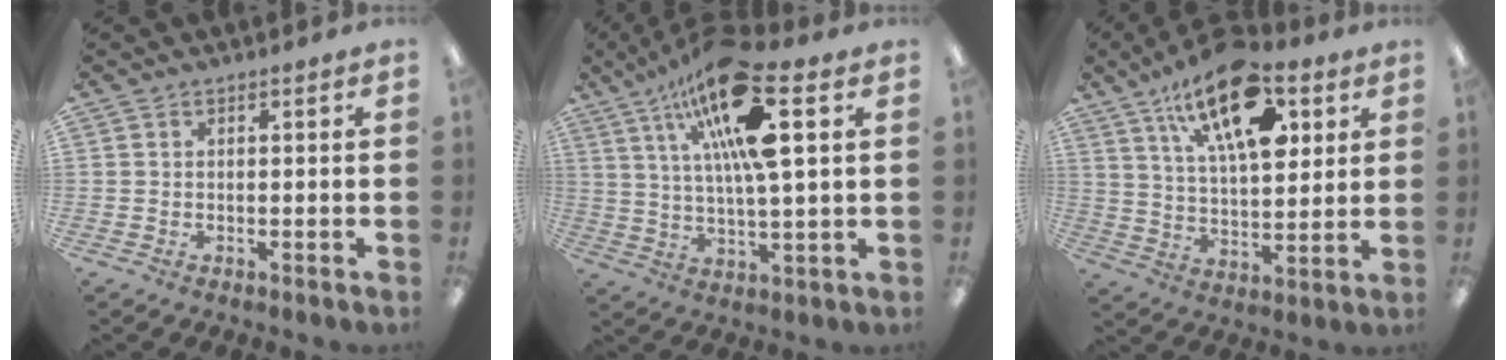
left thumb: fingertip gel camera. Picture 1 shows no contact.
{"total": 18.7, "force": [8.2, 5.4, 16.0], "torque": [-0.281, -0.020, 0.129]}
{"total": 20.6, "force": [11.2, 9.6, 14.5], "torque": [-0.225, -0.046, 0.187]}